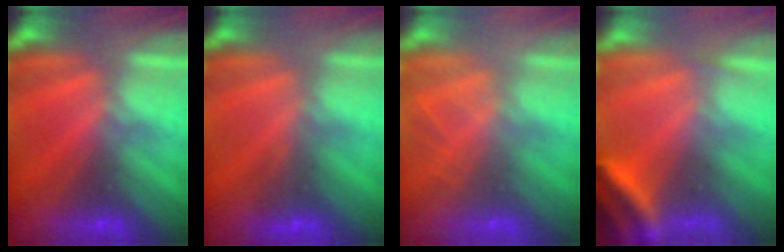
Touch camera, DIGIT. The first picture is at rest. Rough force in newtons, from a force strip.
{"total": 2.9}
{"total": 2.0}
{"total": 3.8}